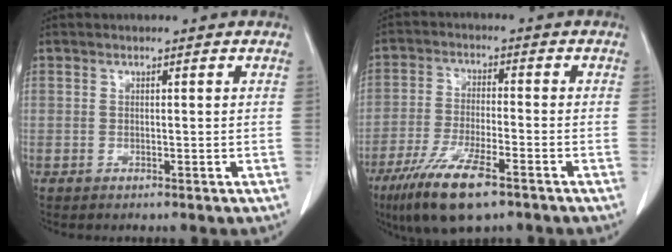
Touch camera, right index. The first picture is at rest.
{"total": 10.8, "force": [-6.8, 2.1, 8.1], "torque": [-0.156, -0.022, -0.117]}